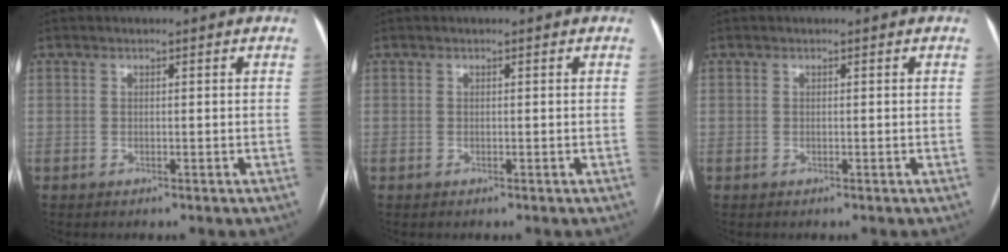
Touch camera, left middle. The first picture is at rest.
{"total": 0.0}
{"total": 0.0}